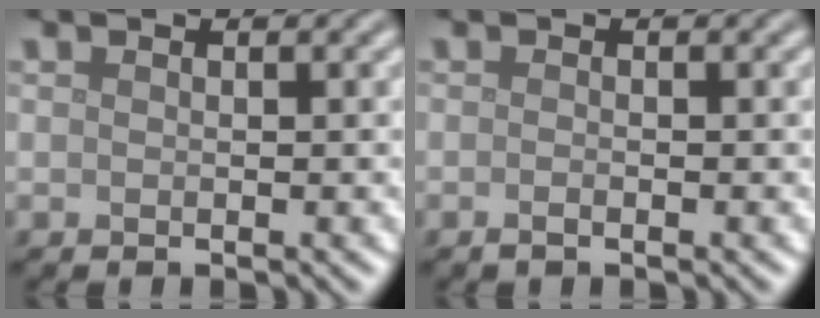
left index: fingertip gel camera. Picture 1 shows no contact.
{"total": 0.7, "force": [-0.4, 0.2, 0.5], "torque": [-0.011, -0.001, -0.007]}